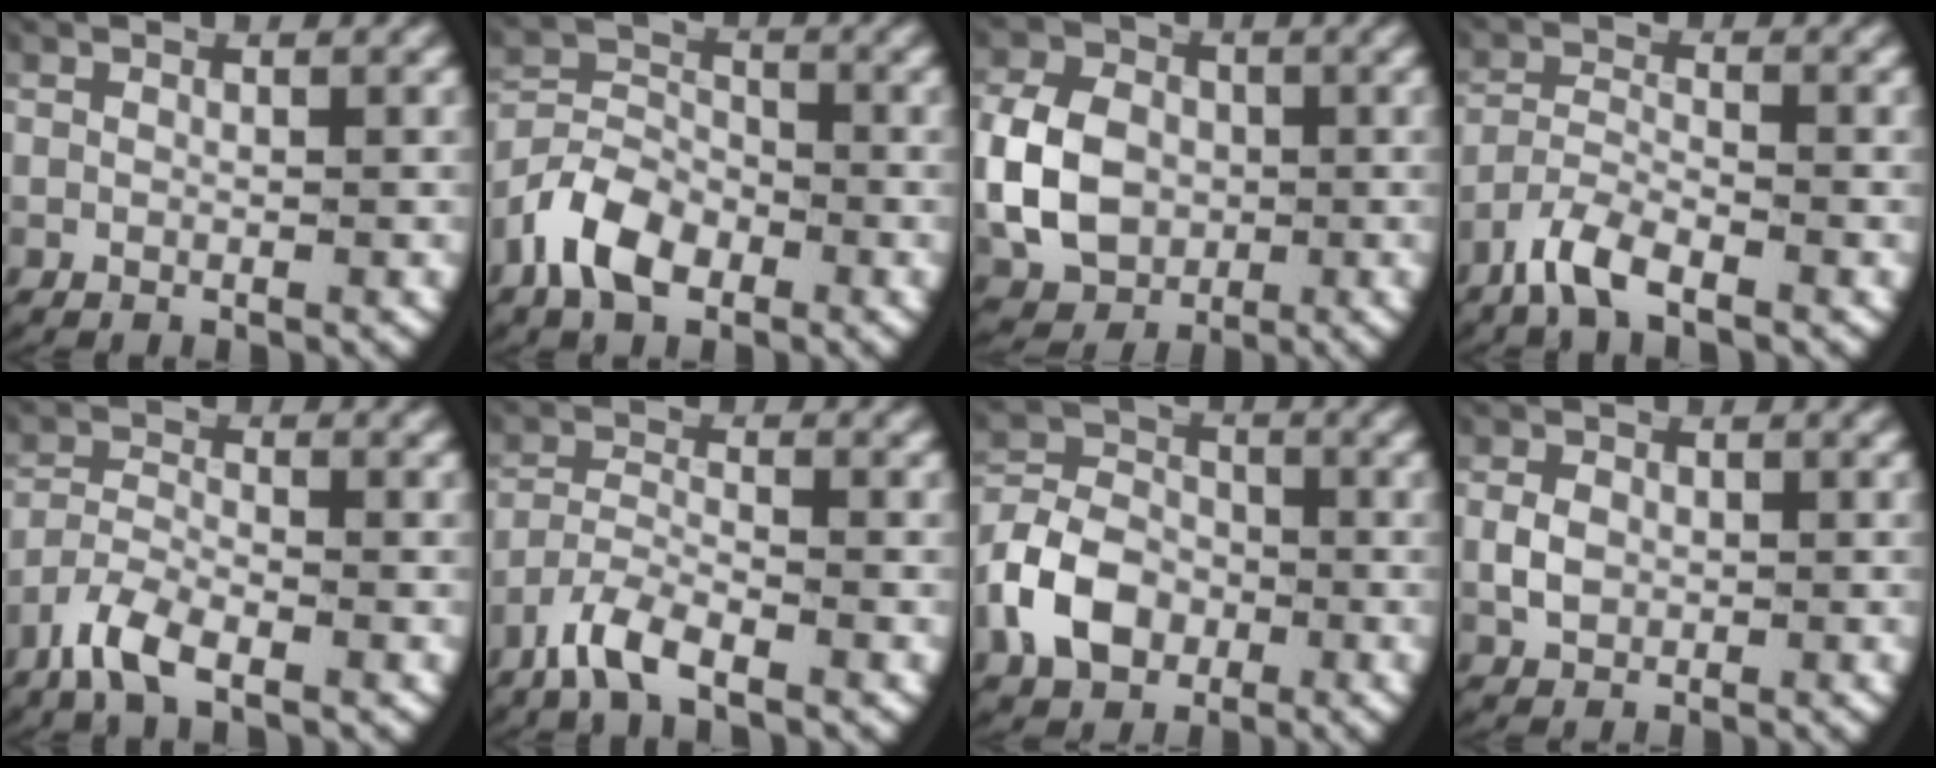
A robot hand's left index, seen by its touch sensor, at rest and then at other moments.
{"total": 6.6, "force": [-3.0, 4.8, 3.4], "torque": [-0.067, -0.017, -0.052]}
{"total": 8.2, "force": [-0.8, 6.9, 4.5], "torque": [-0.093, -0.021, -0.006]}
{"total": 3.9, "force": [-2.8, 1.6, 2.2], "torque": [-0.057, -0.011, -0.049]}
{"total": 3.8, "force": [-2.5, 1.7, 2.3], "torque": [-0.062, -0.012, -0.044]}
{"total": 3.9, "force": [-2.7, 1.5, 2.3], "torque": [-0.060, -0.012, -0.048]}
{"total": 7.6, "force": [-2.1, 6.4, 3.5], "torque": [-0.077, -0.014, -0.040]}
{"total": 1.9, "force": [-0.1, 1.5, 1.1], "torque": [-0.028, -0.008, 0.005]}